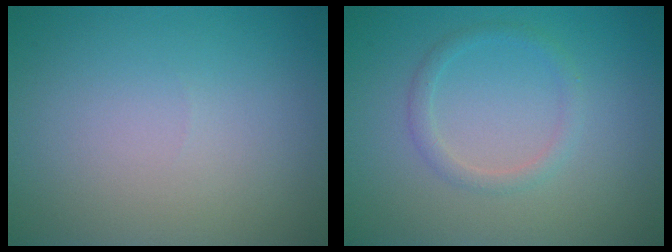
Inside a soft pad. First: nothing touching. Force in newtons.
{"total": 1.5, "press": 1.5, "slide": 0.1}